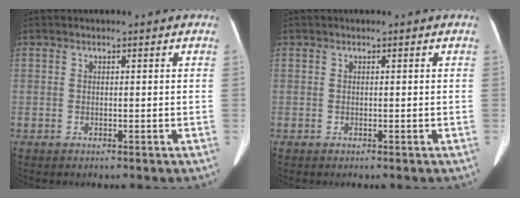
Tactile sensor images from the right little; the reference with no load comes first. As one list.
[{"total": 0.0}]